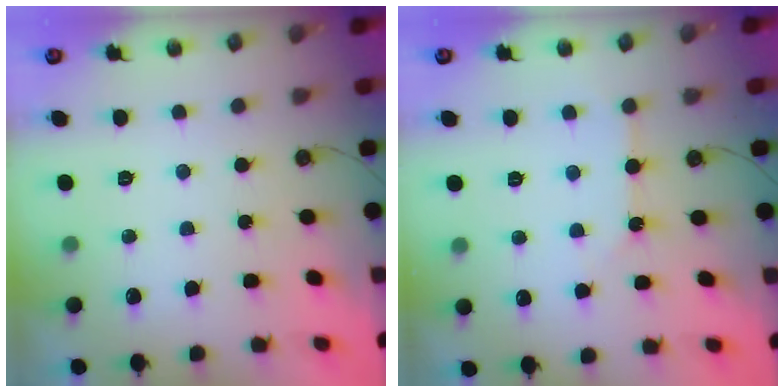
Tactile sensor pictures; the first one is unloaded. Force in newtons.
{"total": 3.9, "press": 3.8, "slide": 0.6}